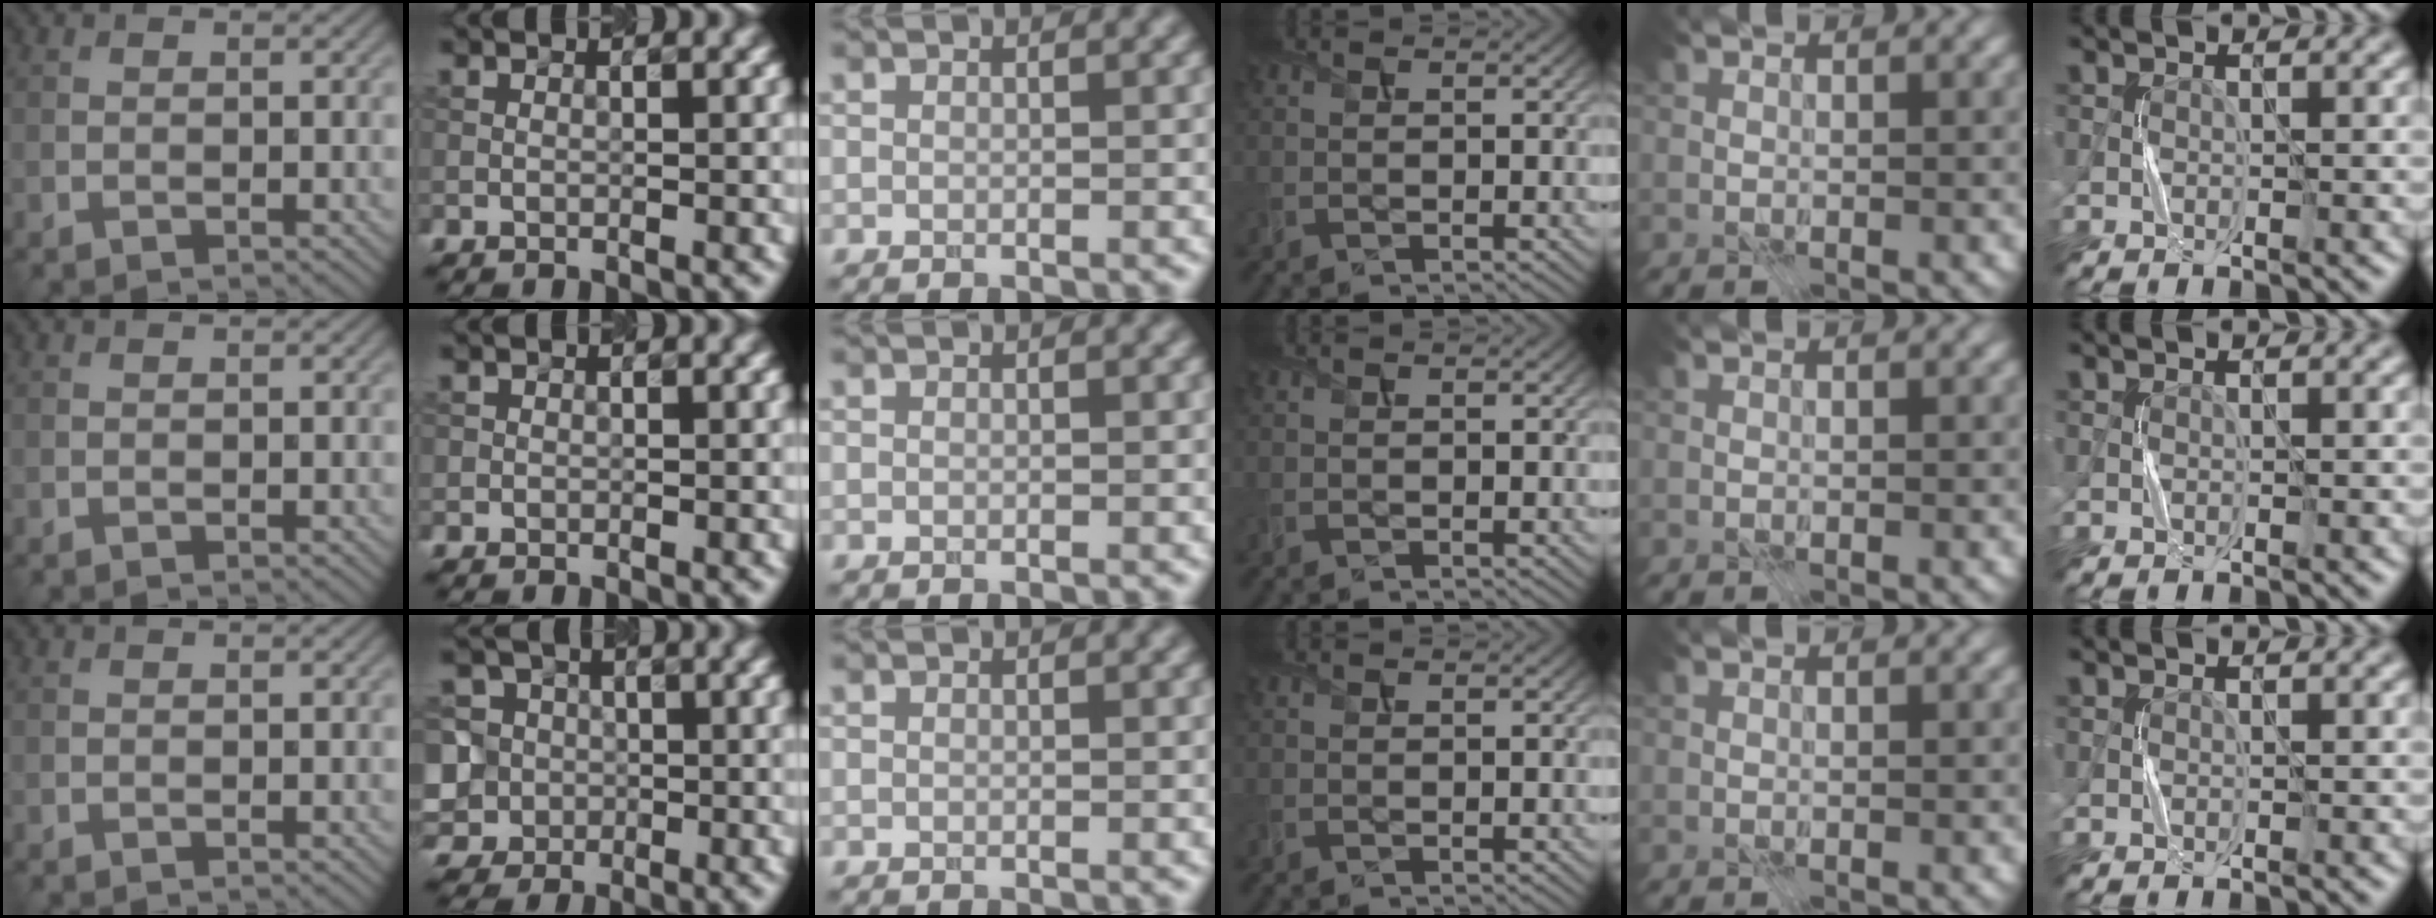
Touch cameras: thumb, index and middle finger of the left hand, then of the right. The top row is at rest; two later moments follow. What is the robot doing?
{"motion": "press", "object": "calculator"}